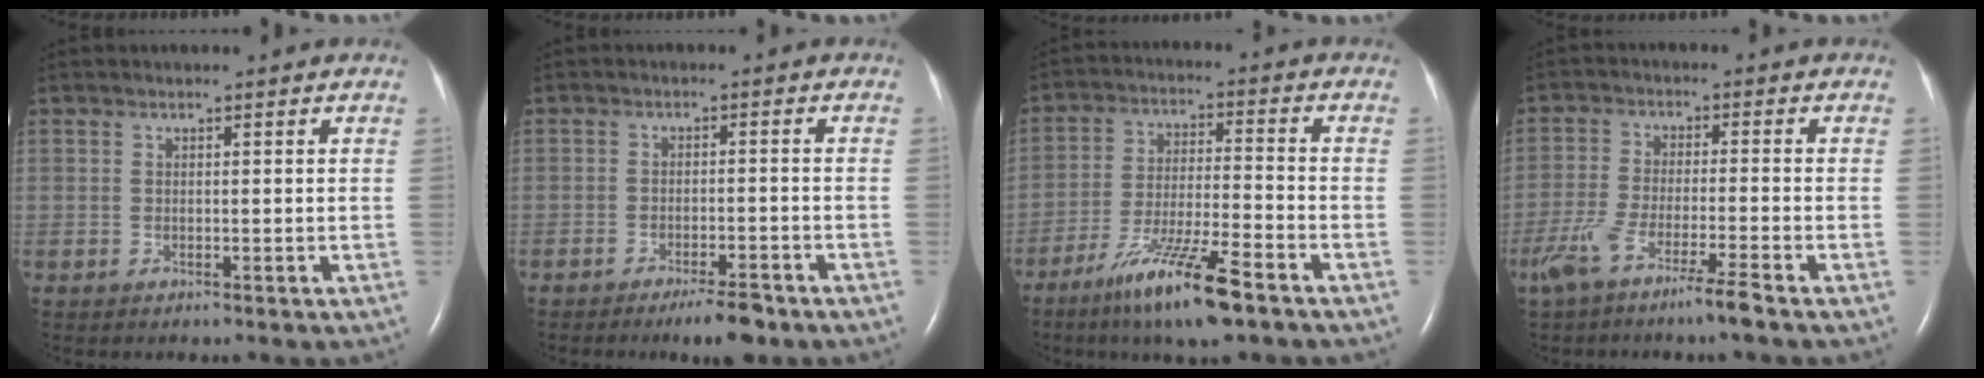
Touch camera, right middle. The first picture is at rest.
{"total": 4.7, "force": [-3.5, 0.9, 3.0], "torque": [-0.048, -0.003, -0.053]}
{"total": 12.4, "force": [-8.0, 0.8, 9.4], "torque": [-0.181, -0.031, -0.143]}
{"total": 7.3, "force": [-5.1, -0.3, 5.2], "torque": [-0.106, -0.017, -0.099]}